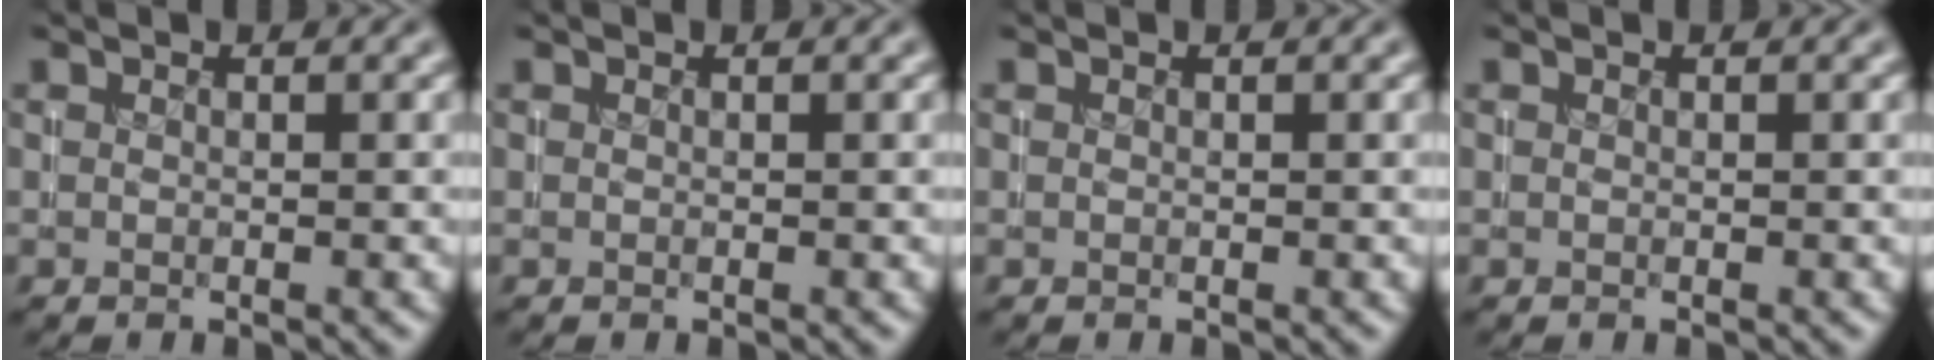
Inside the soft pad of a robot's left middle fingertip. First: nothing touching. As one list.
[{"total": 0.0}, {"total": 0.0}, {"total": 0.0}]